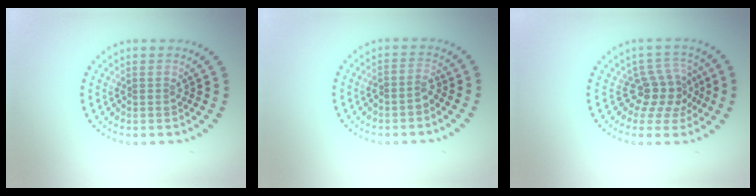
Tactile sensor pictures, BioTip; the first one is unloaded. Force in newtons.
{"total": 1.4, "press": 1.1, "slide": 0.9}
{"total": 3.4, "press": 2.8, "slide": 1.9}